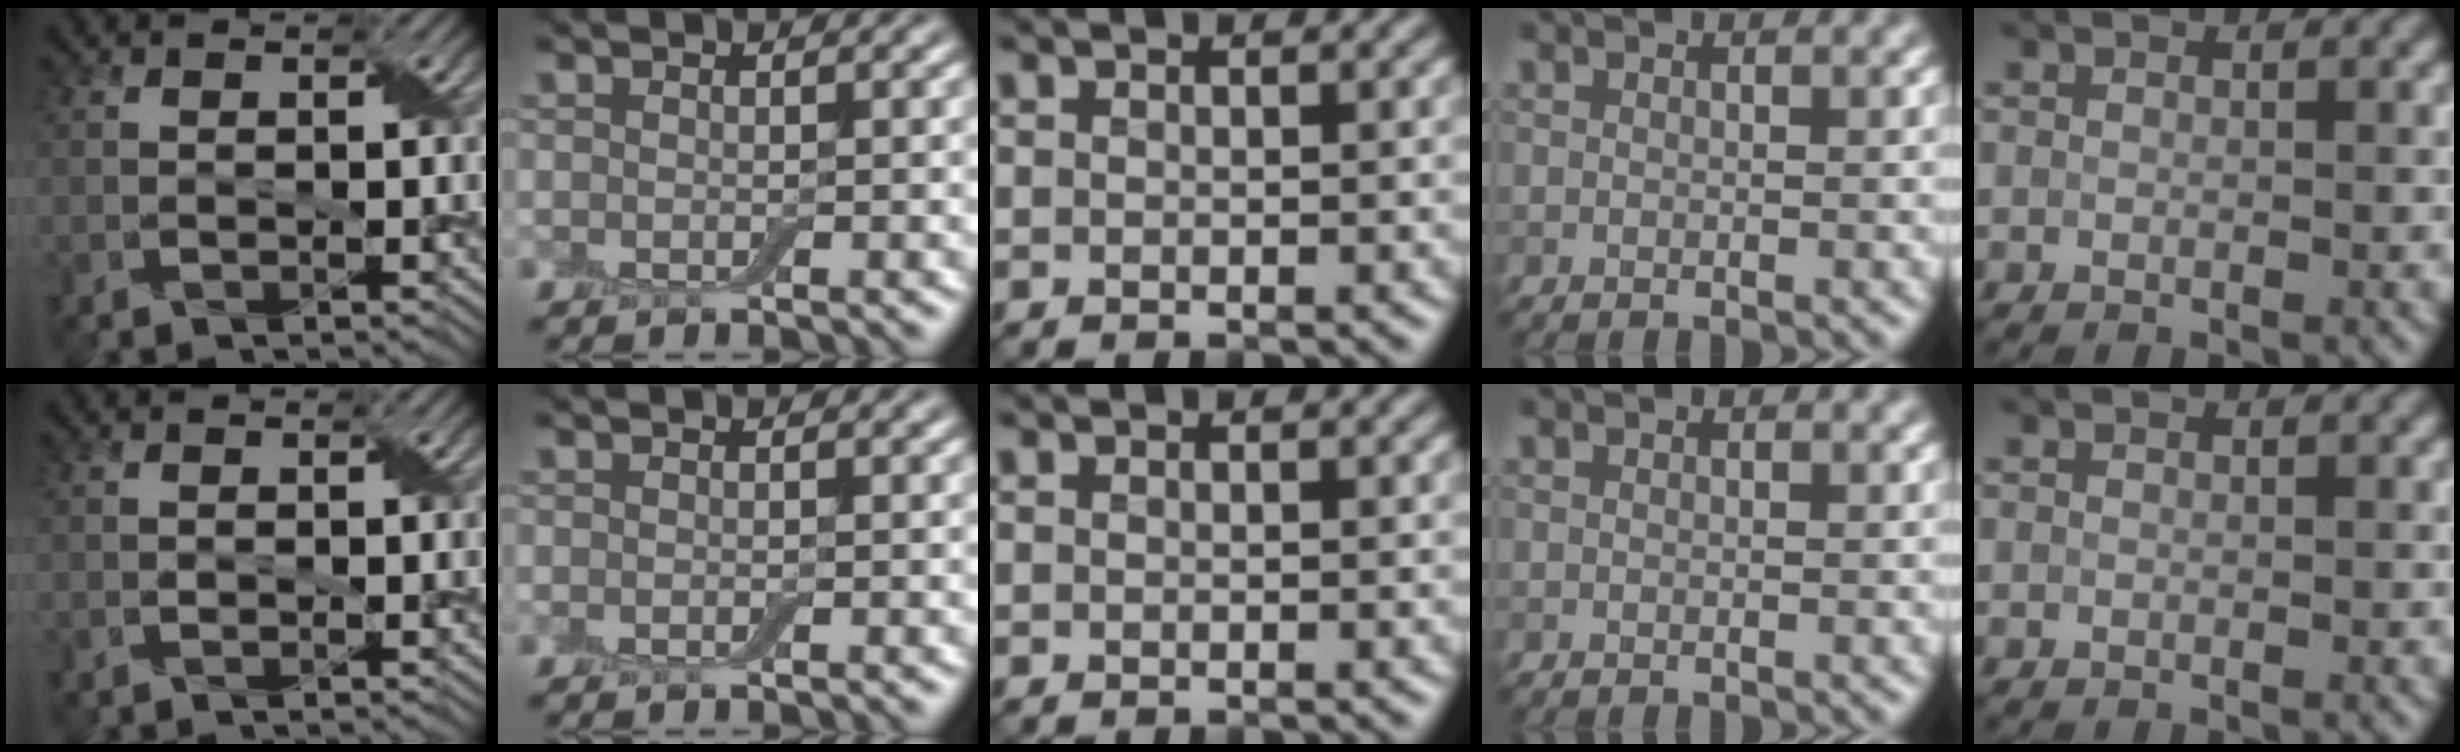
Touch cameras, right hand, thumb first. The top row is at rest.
{"thumb": {"total": 0.5, "force": [-0.1, 0.4, 0.3], "torque": [-0.007, 0.000, -0.002]}}